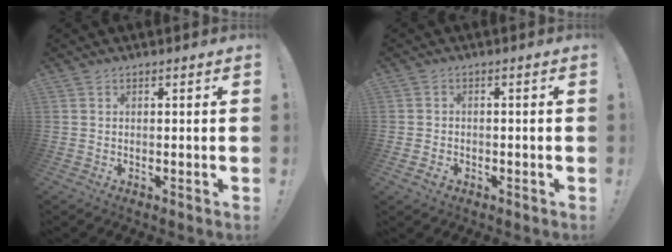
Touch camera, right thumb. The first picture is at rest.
{"total": 2.9, "force": [-1.3, 2.3, 1.4], "torque": [-0.018, 0.002, -0.025]}